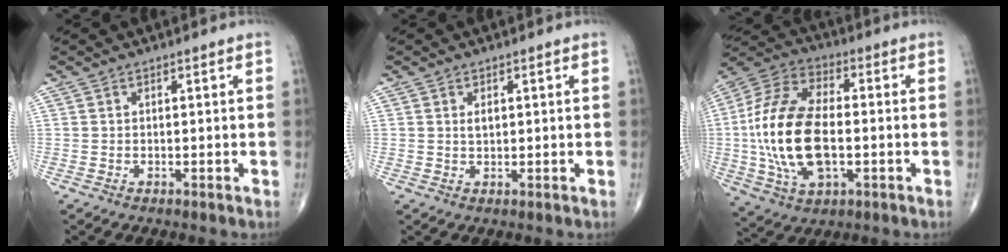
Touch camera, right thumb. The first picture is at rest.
{"total": 1.6, "force": [0.4, 1.0, 1.2], "torque": [-0.016, -0.002, 0.008]}
{"total": 20.9, "force": [-1.7, 11.1, 17.6], "torque": [-0.363, 0.014, -0.030]}